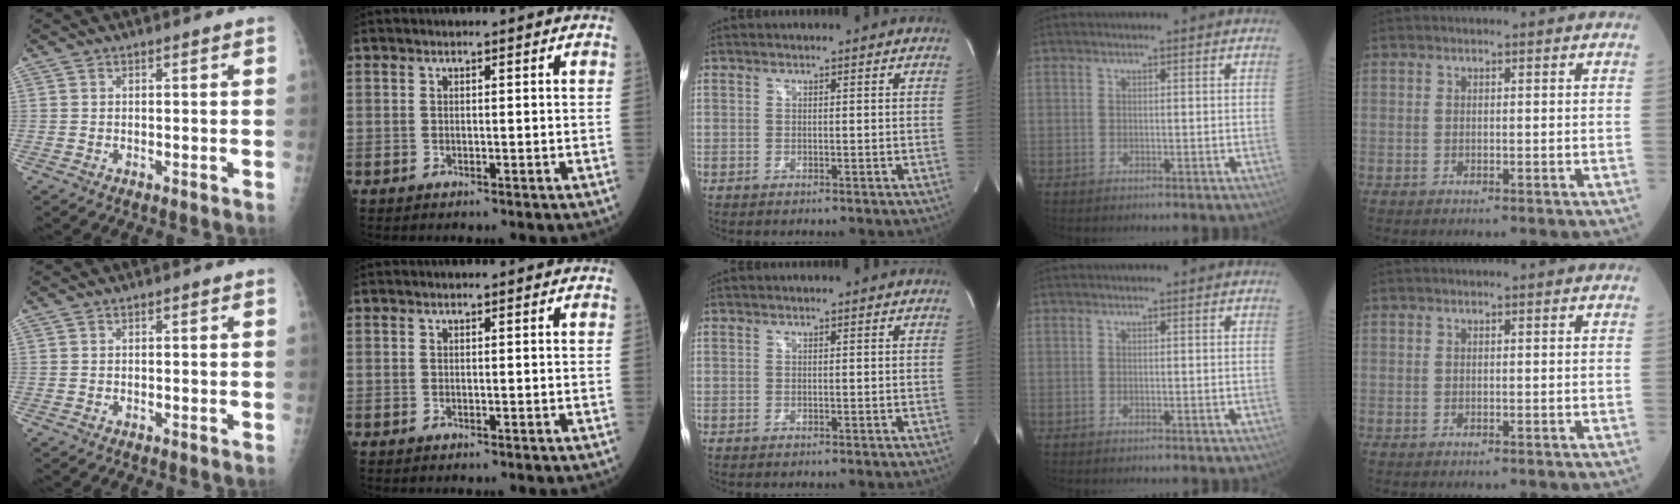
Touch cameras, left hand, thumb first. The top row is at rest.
{}